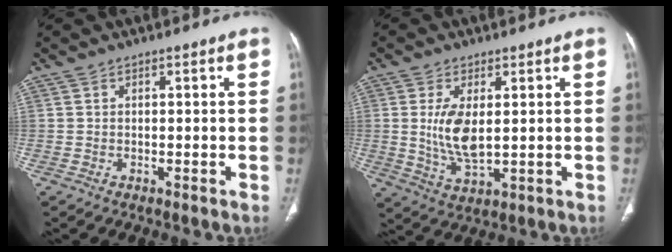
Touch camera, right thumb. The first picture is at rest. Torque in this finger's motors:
{"motor_torque": [-0.81, 0.89, 0.80, 0.10, 0.01]}